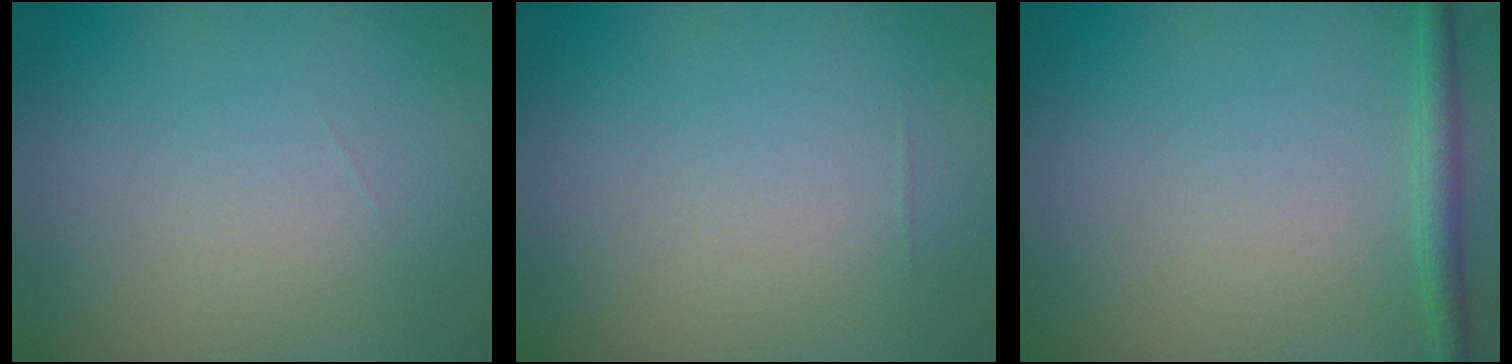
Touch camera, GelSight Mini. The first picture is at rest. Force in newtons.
{"total": 0.0}
{"total": 1.7, "press": 1.7, "slide": 0.1}